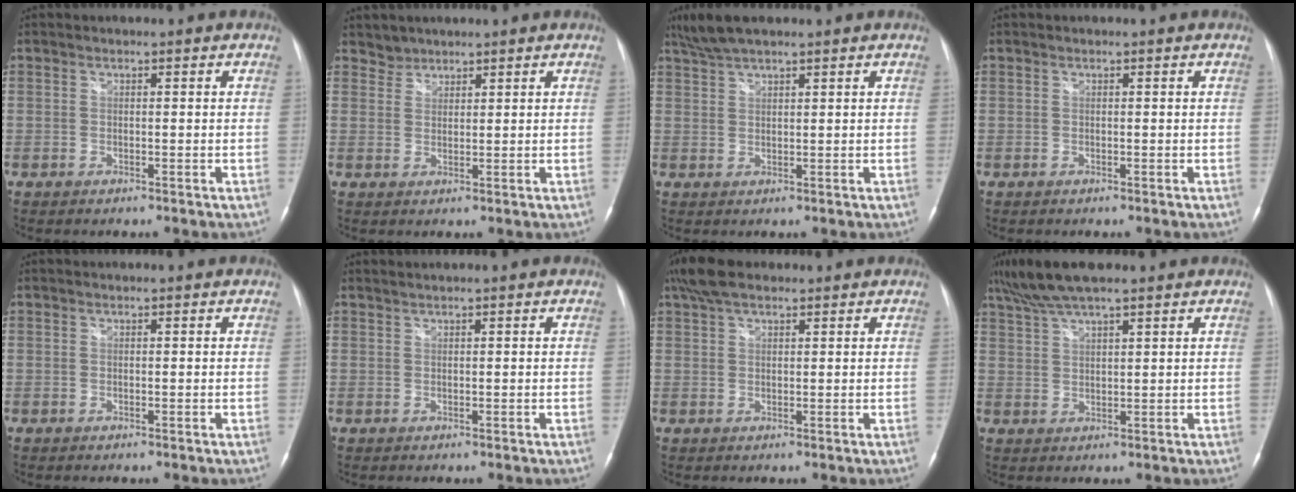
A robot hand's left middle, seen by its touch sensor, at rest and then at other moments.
{"total": 2.1, "force": [1.8, 0.9, -0.5], "torque": [0.012, 0.007, 0.030]}
{"total": 5.1, "force": [4.2, 0.8, 2.8], "torque": [-0.062, 0.018, 0.082]}
{"total": 0.0}
{"total": 0.0}
{"total": 0.8, "force": [0.7, -0.2, 0.2], "torque": [-0.008, 0.007, 0.019]}
{"total": 5.6, "force": [4.2, 2.1, 3.1], "torque": [-0.069, 0.024, 0.079]}
{"total": 8.1, "force": [6.5, 1.0, 4.7], "torque": [-0.094, 0.032, 0.117]}